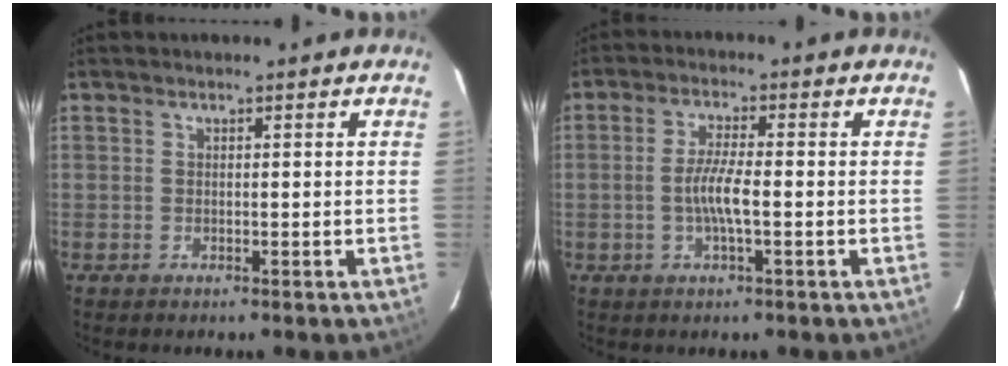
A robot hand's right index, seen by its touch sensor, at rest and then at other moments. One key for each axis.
{"total": 5.2, "fx": -1.1, "fy": 0.5, "fz": 5.0, "tx": -0.097, "ty": -0.001, "tz": -0.022}